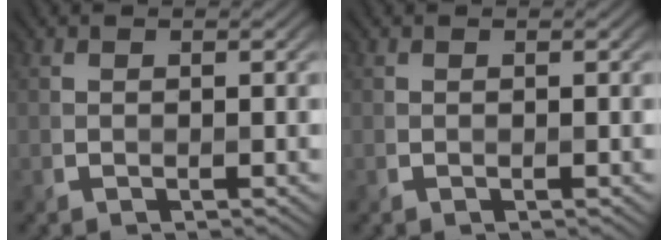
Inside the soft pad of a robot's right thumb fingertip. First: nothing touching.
{"total": 0.0}